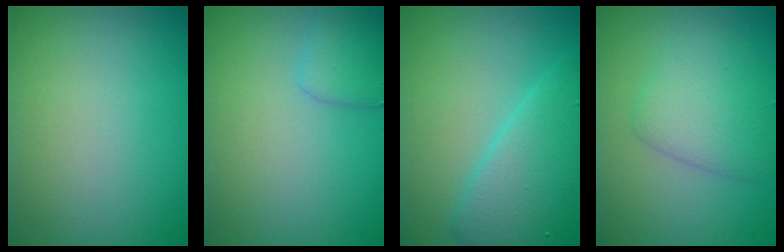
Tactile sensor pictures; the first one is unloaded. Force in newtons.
{"total": 1.7, "press": 1.7, "slide": 0.1}
{"total": 5.3, "press": 5.3, "slide": 0.2}
{"total": 3.4, "press": 3.4, "slide": 0.1}